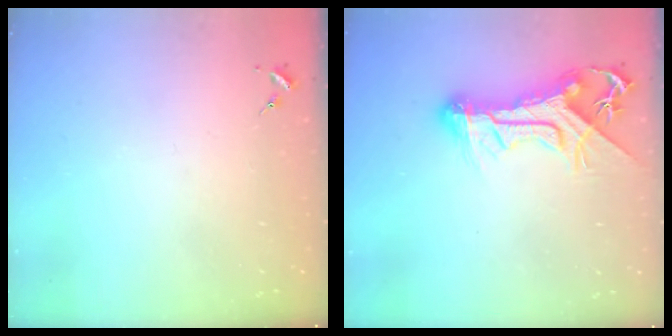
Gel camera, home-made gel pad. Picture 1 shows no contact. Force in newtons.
{"total": 16.8, "press": 16.7, "slide": 1.6}